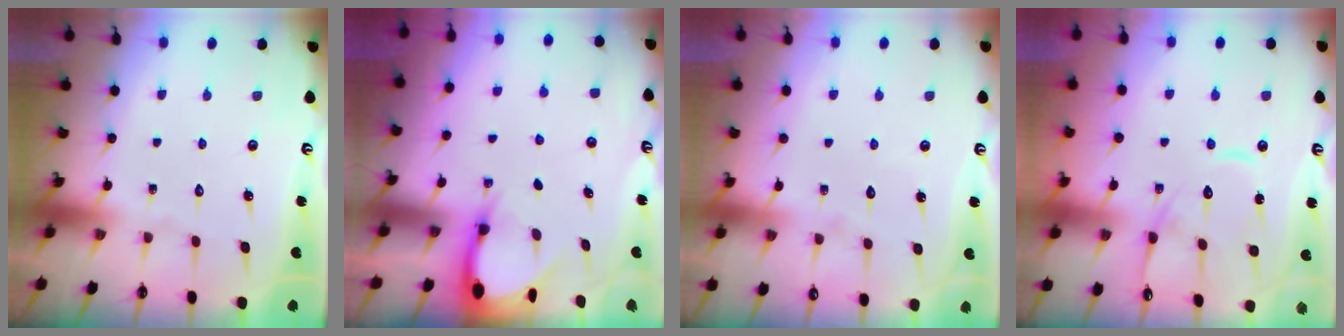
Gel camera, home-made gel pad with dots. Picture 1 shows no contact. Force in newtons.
{"total": 3.5, "press": 3.5, "slide": 0.2}
{"total": 3.2, "press": 3.2, "slide": 0.3}
{"total": 10.9, "press": 10.9, "slide": 0.5}